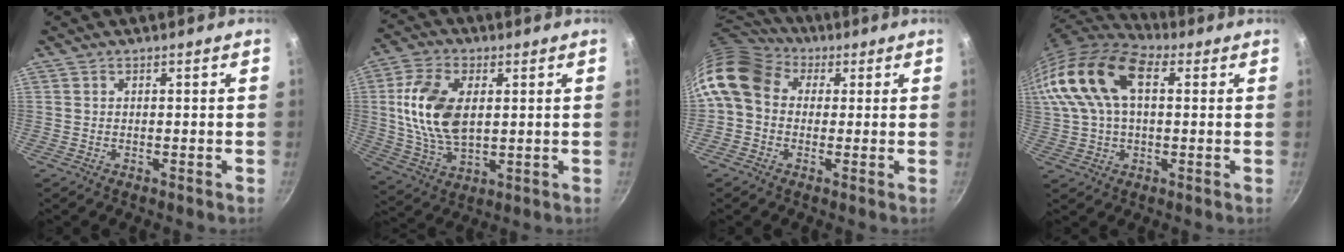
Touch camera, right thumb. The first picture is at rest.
{"total": 14.3, "force": [2.1, 8.3, 11.4], "torque": [-0.211, -0.004, 0.043]}
{"total": 12.7, "force": [2.7, 10.1, 7.2], "torque": [-0.124, 0.023, 0.029]}
{"total": 19.7, "force": [5.3, 11.4, 15.2], "torque": [-0.299, 0.025, 0.085]}